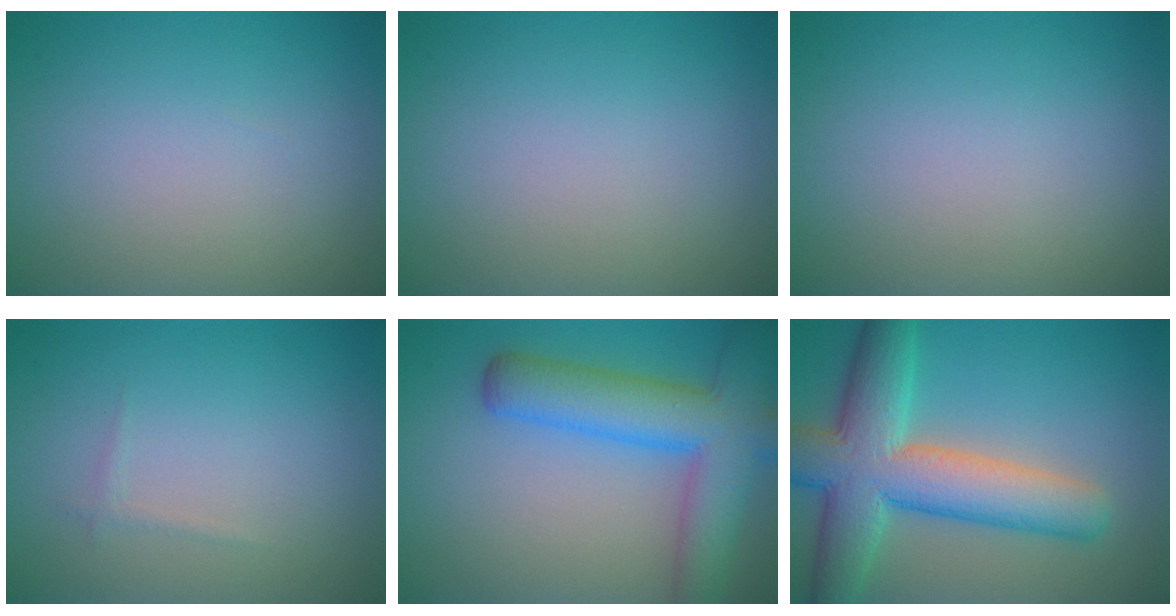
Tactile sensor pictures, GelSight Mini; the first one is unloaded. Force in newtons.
{"total": 0.0}
{"total": 0.0}
{"total": 0.6, "press": 0.6, "slide": 0.0}
{"total": 8.5, "press": 8.4, "slide": 0.5}
{"total": 10.1, "press": 10.1, "slide": 0.5}